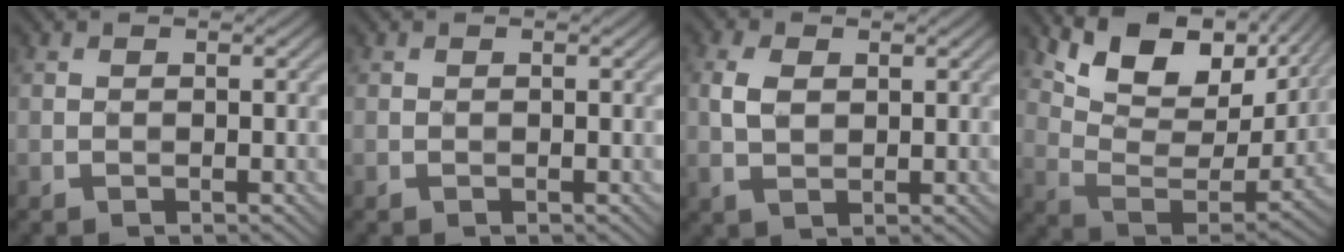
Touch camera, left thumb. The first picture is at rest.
{"total": 0.0}
{"total": 3.6, "force": [0.9, 2.2, 2.8], "torque": [-0.074, 0.006, 0.018]}
{"total": 14.0, "force": [8.7, 6.2, 9.0], "torque": [-0.183, -0.001, 0.154]}